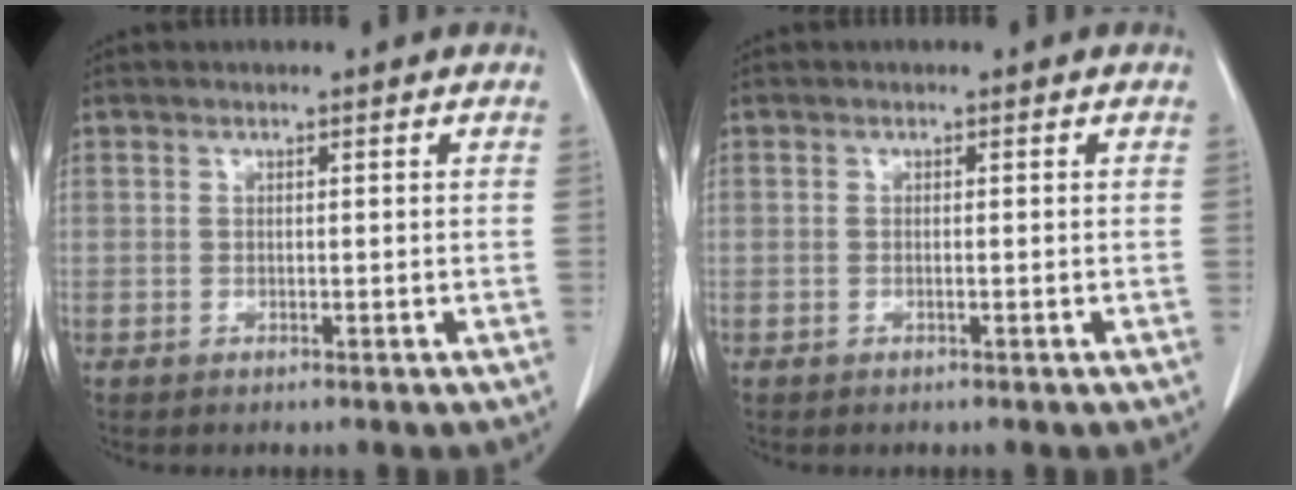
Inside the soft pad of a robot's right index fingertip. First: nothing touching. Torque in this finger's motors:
{"motor_torque": [0.03, -0.01, 0.00, 0.00]}